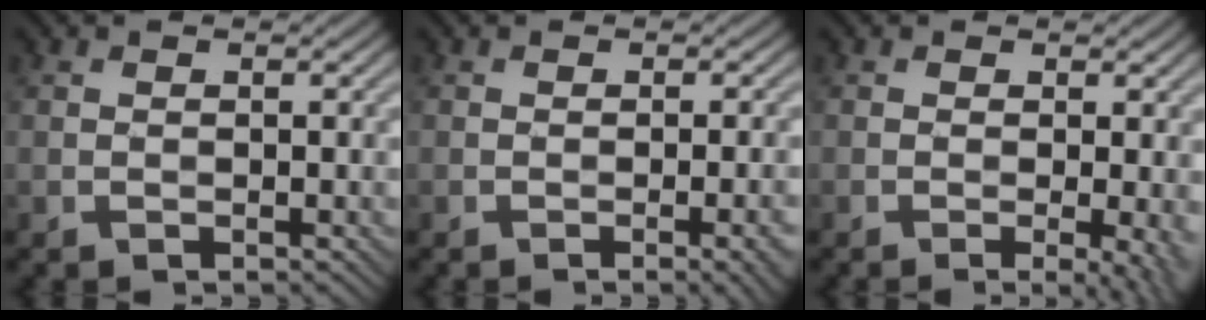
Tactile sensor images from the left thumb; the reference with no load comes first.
{"total": 3.3, "force": [-1.2, 0.6, 3.0], "torque": [-0.036, 0.008, -0.020]}
{"total": 3.7, "force": [-0.7, 0.8, 3.5], "torque": [-0.052, -0.006, -0.010]}